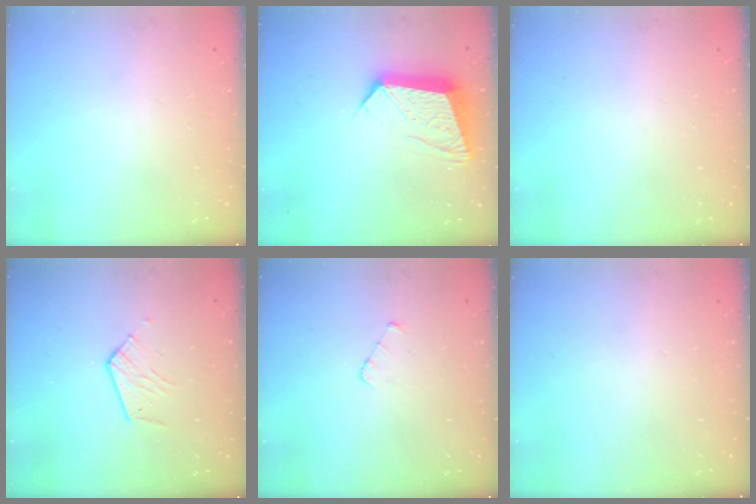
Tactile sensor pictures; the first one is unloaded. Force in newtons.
{"total": 12.3, "press": 12.2, "slide": 1.1}
{"total": 0.0}
{"total": 7.3, "press": 7.3, "slide": 0.3}
{"total": 2.9, "press": 2.9, "slide": 0.3}
{"total": 0.0}